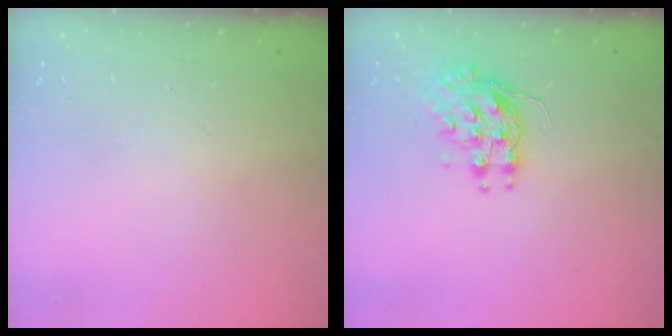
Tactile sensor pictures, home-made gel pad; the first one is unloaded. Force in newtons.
{"total": 9.2, "press": 9.2, "slide": 0.5}